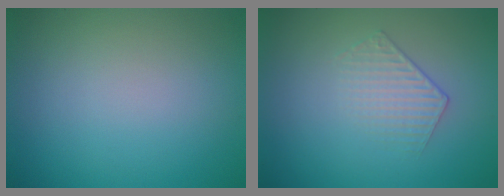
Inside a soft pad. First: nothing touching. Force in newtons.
{"total": 1.5, "press": 0.9, "slide": 1.2}